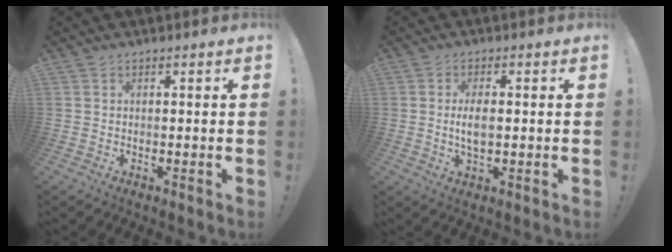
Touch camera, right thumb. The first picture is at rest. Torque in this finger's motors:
{"motor_torque": [0.33, 0.57, 0.50, -0.04, 0.00]}